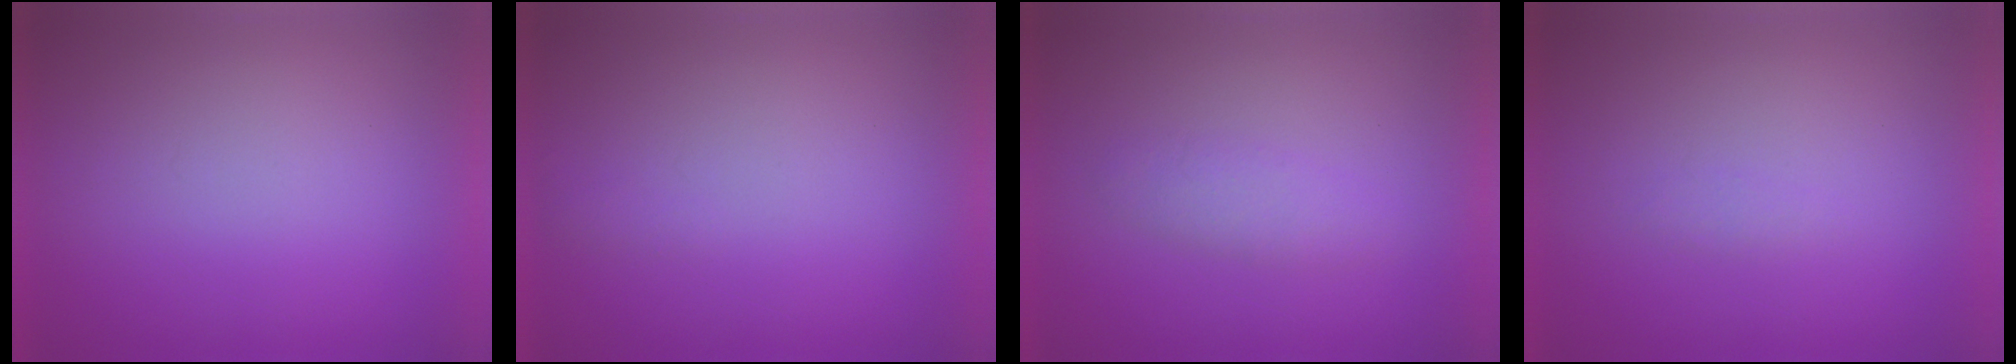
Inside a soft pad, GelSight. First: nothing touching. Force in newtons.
{"total": 1.1}
{"total": 2.3}
{"total": 1.0}